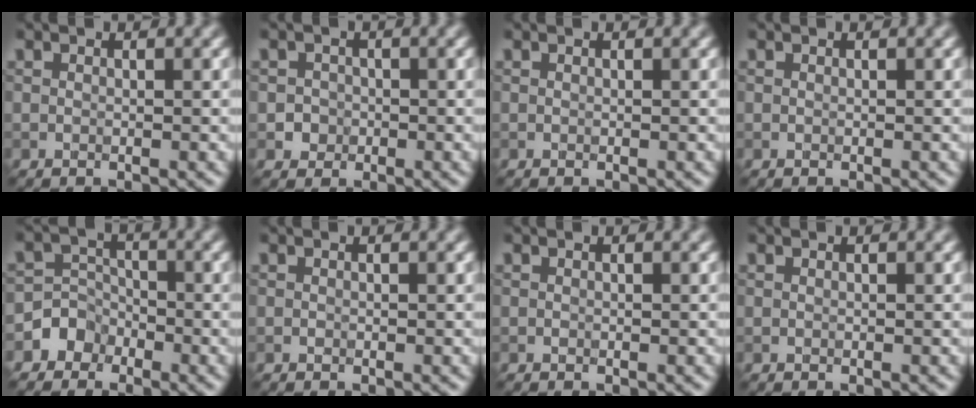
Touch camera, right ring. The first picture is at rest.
{"total": 1.5, "force": [-0.3, 1.5, 0.1], "torque": [0.016, -0.003, -0.006]}
{"total": 0.0}
{"total": 0.0}
{"total": 3.0, "force": [-1.9, 2.3, 0.1], "torque": [0.028, 0.013, -0.046]}
{"total": 0.0}
{"total": 0.0}
{"total": 0.0}